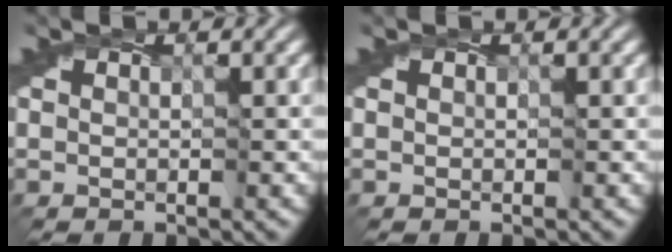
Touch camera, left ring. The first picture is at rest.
{"total": 0.0}